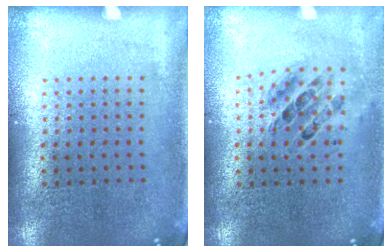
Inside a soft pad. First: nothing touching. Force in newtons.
{"total": 0.7, "press": 0.7, "slide": 0.1}